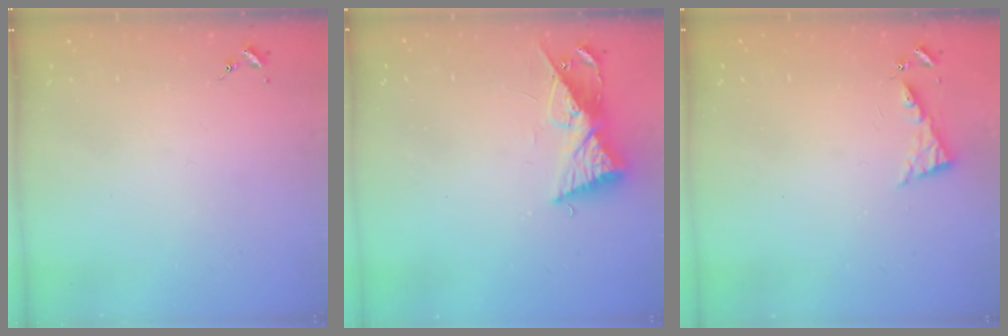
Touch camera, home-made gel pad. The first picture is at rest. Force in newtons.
{"total": 9.7, "press": 9.7, "slide": 0.6}
{"total": 6.4, "press": 6.4, "slide": 0.5}